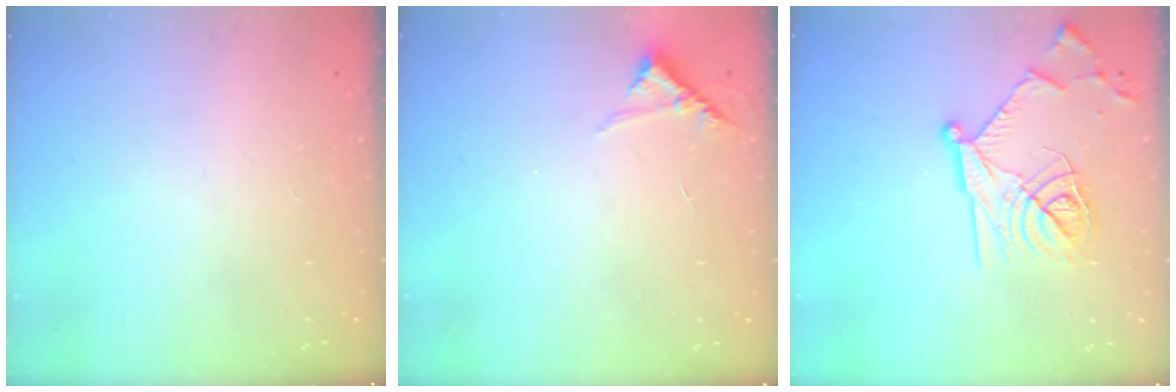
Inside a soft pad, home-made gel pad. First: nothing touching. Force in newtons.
{"total": 5.0, "press": 5.0, "slide": 0.4}
{"total": 18.1, "press": 18.1, "slide": 1.0}